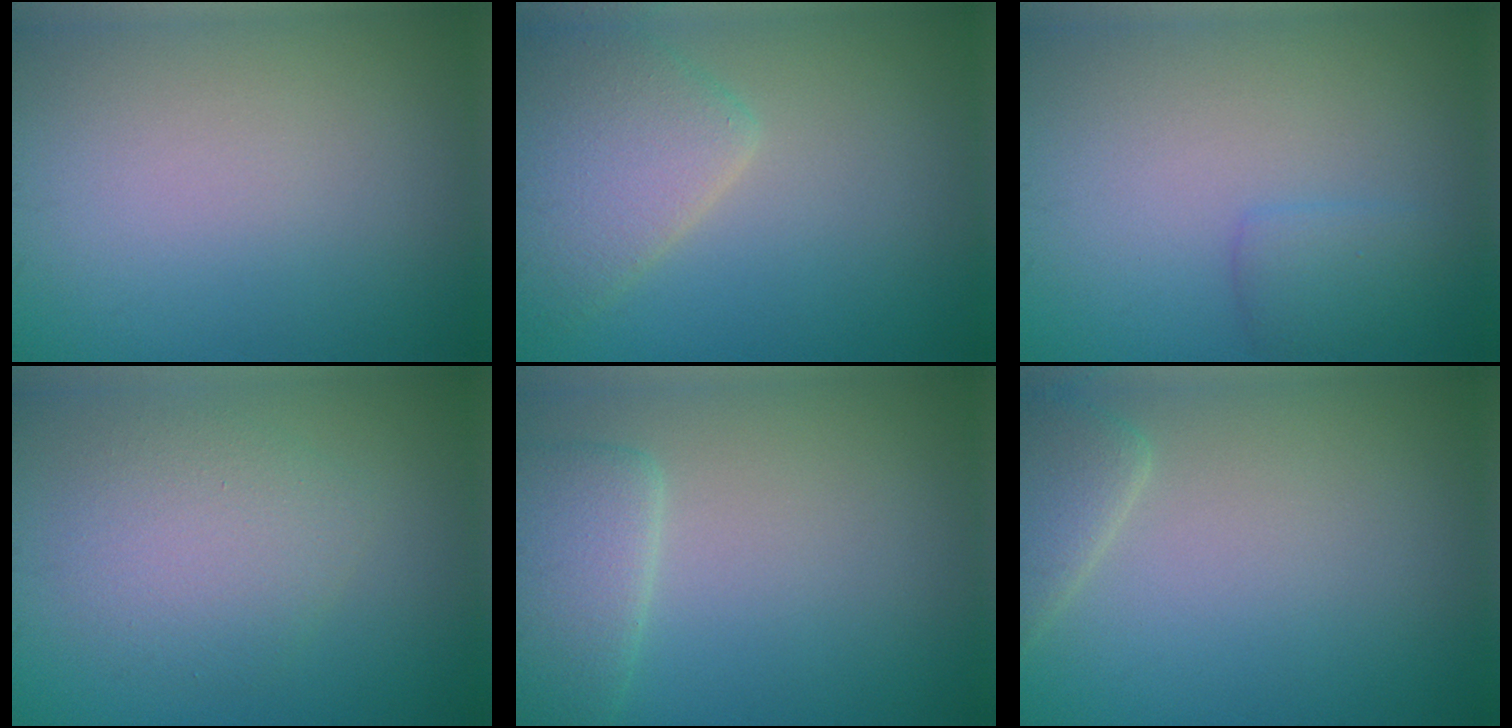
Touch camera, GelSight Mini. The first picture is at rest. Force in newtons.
{"total": 4.5, "press": 4.5, "slide": 0.4}
{"total": 1.6, "press": 1.6, "slide": 0.1}
{"total": 3.8, "press": 3.8, "slide": 0.2}
{"total": 3.3, "press": 3.3, "slide": 0.5}
{"total": 2.6, "press": 2.5, "slide": 0.3}